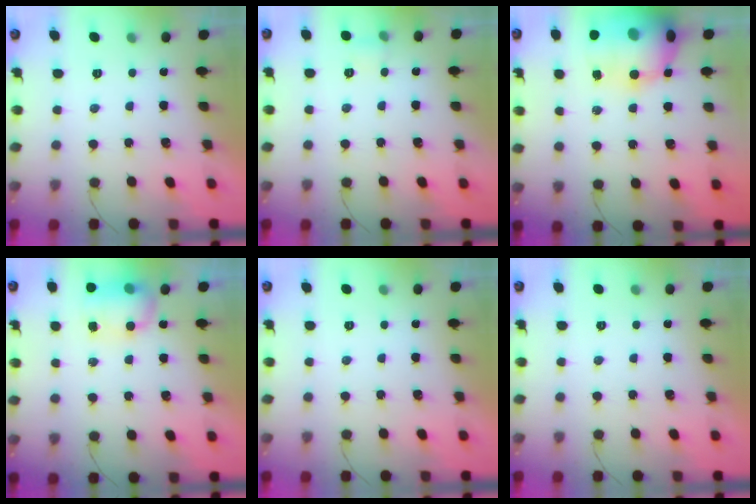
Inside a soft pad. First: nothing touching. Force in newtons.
{"total": 3.8, "press": 3.6, "slide": 1.2}
{"total": 21.4, "press": 20.8, "slide": 5.2}
{"total": 7.5, "press": 7.5, "slide": 0.8}
{"total": 0.0}
{"total": 0.0}